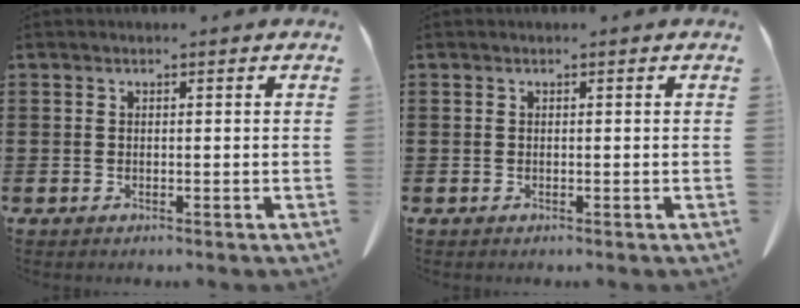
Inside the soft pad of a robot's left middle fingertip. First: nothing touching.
{"total": 0.0}